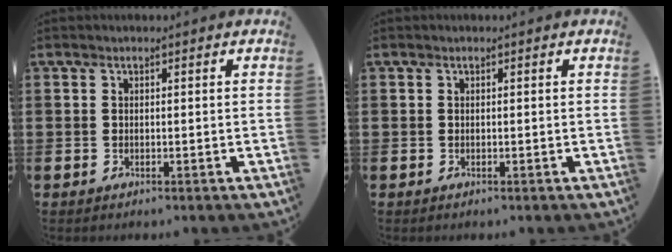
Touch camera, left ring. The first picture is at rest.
{"total": 0.0}